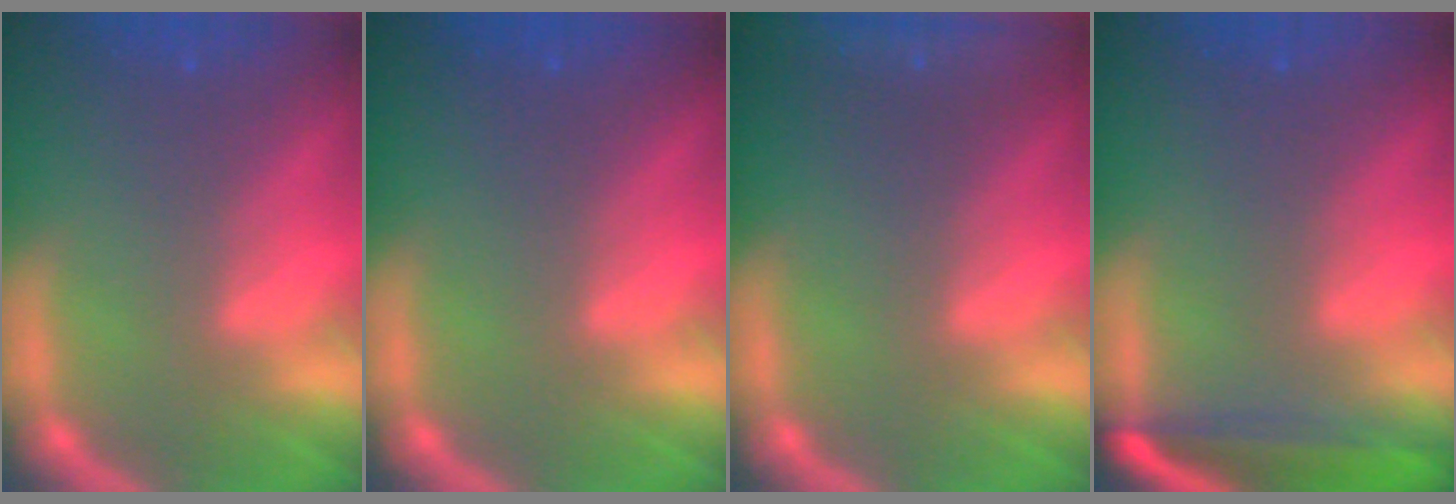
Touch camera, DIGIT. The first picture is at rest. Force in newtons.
{"total": 0.0}
{"total": 9.5}
{"total": 5.5}